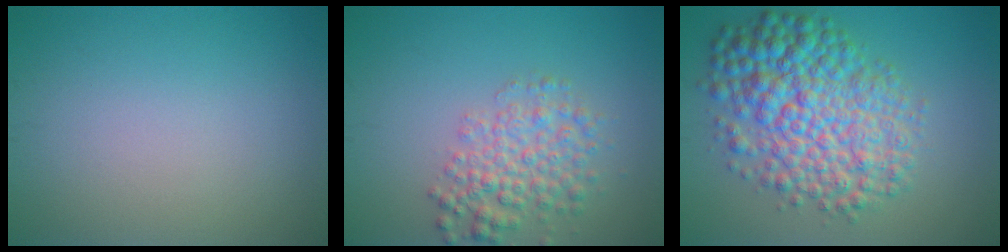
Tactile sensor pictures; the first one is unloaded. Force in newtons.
{"total": 4.0, "press": 4.0, "slide": 0.2}
{"total": 8.9, "press": 8.9, "slide": 0.1}